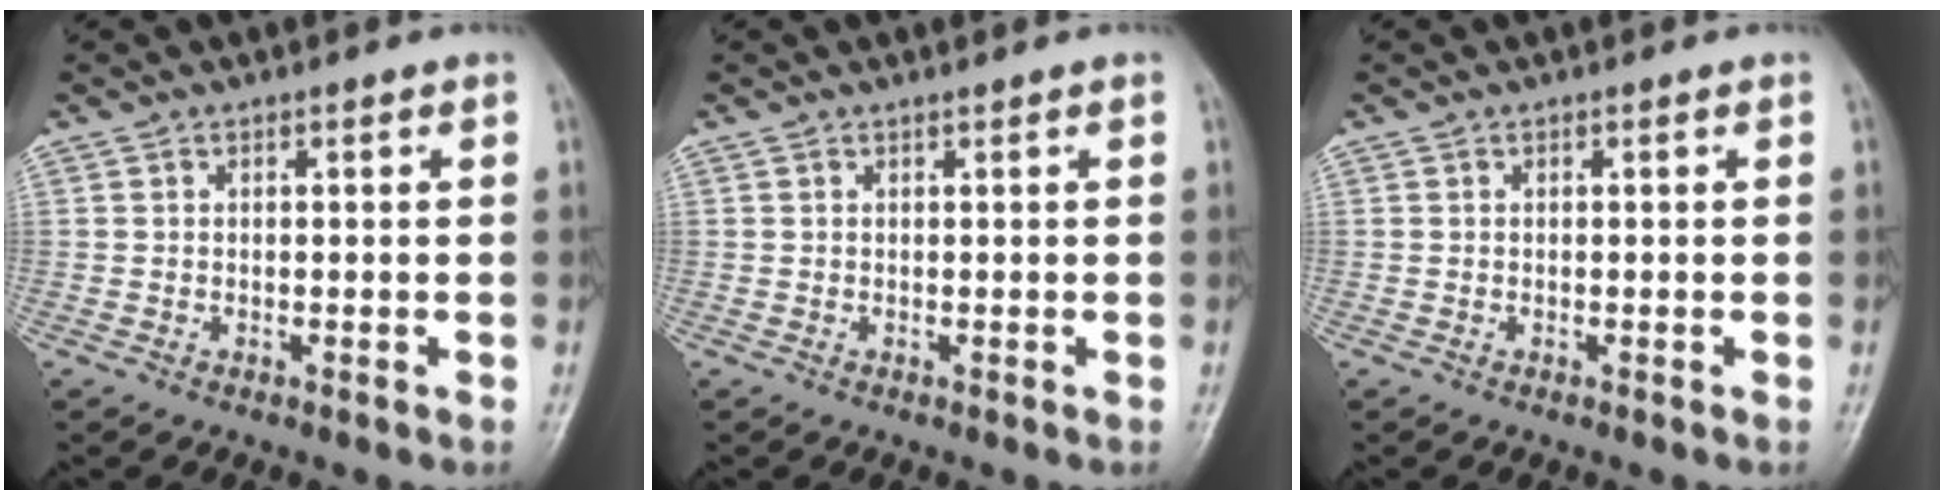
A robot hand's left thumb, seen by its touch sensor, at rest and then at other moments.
{"total": 0.0}
{"total": 0.0}